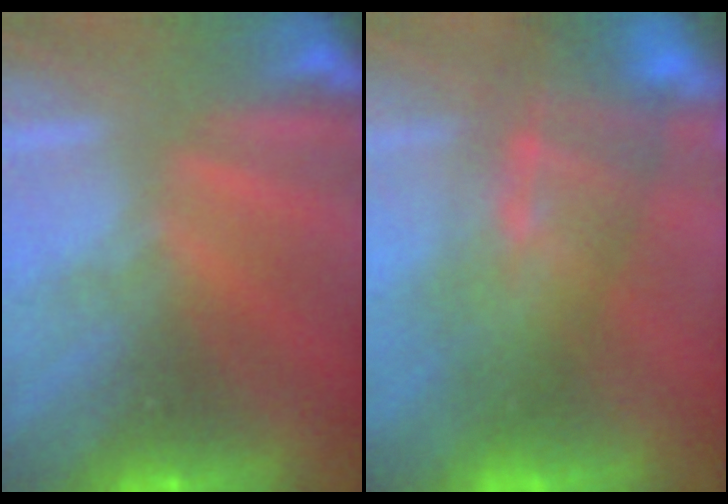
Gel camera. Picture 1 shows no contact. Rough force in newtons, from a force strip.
{"total": 9.2}